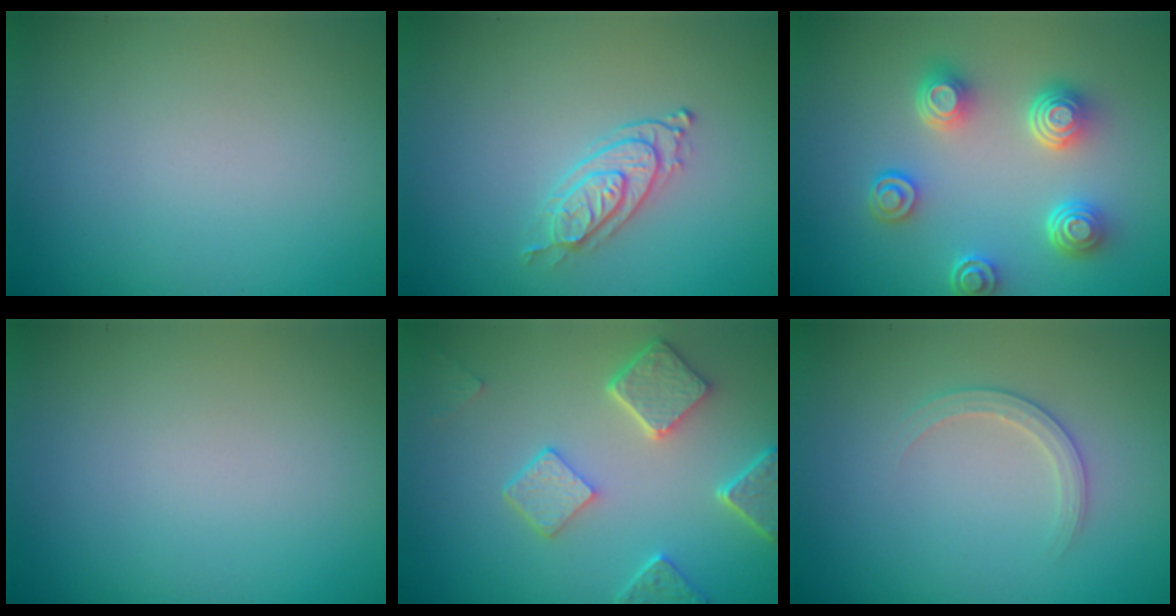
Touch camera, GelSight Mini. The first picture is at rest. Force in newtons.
{"total": 2.3, "press": 2.0, "slide": 1.1}
{"total": 4.6, "press": 3.6, "slide": 2.9}
{"total": 0.0}
{"total": 5.0, "press": 3.9, "slide": 3.0}
{"total": 1.6, "press": 1.6, "slide": 0.1}